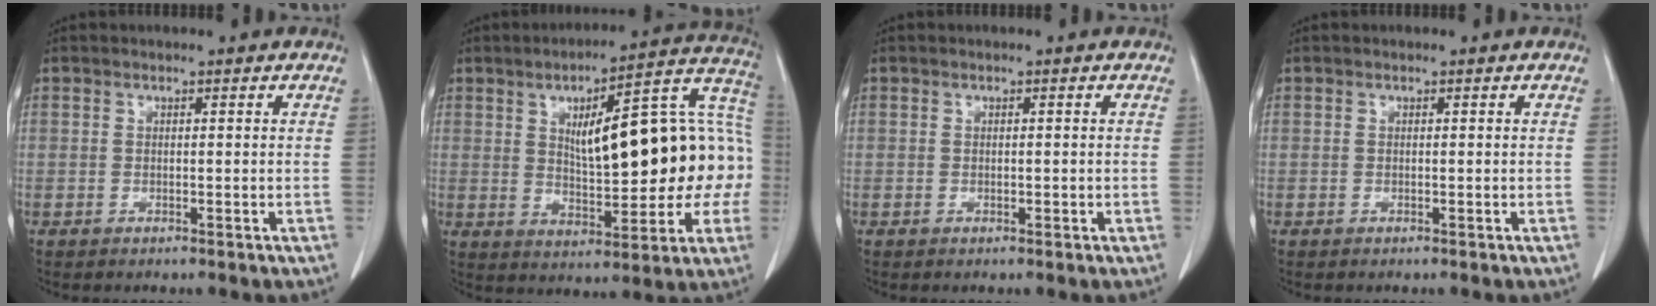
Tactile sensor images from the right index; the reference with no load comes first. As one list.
[{"total": 22.1, "force": [1.7, 6.7, 21.0], "torque": [-0.260, 0.045, 0.030]}, {"total": 0.6, "force": [-0.2, 0.2, 0.6], "torque": [-0.010, 0.000, -0.001]}, {"total": 0.0}]